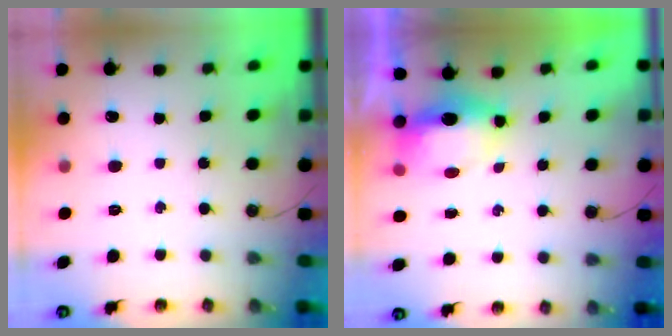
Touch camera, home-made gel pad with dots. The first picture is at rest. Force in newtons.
{"total": 6.7, "press": 6.7, "slide": 0.8}